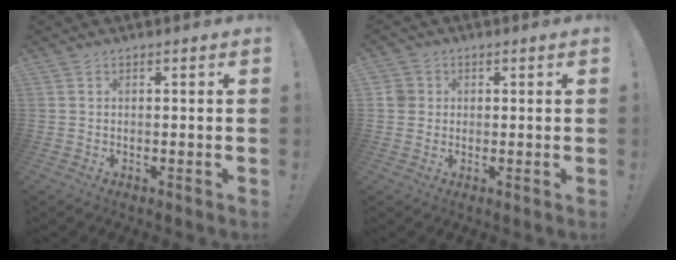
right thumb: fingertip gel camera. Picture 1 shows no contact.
{"total": 4.0, "force": [0.6, 3.8, 1.1], "torque": [-0.033, 0.008, 0.013]}